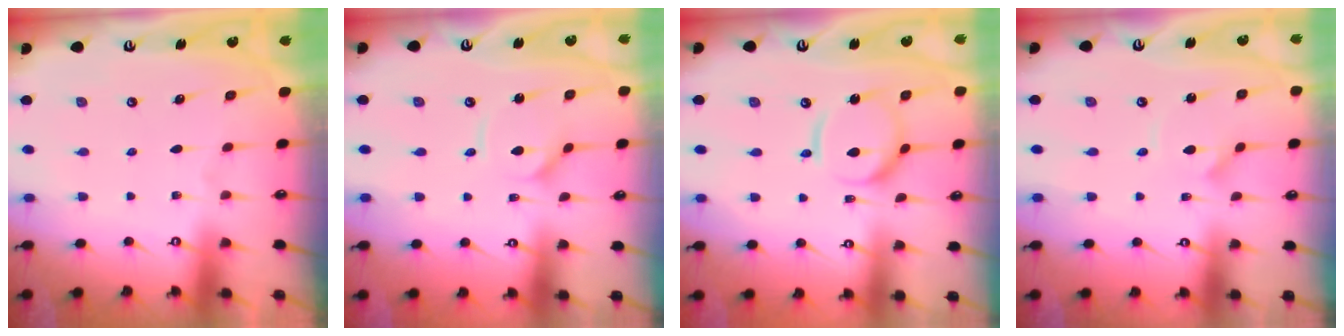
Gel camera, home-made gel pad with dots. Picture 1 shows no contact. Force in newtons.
{"total": 2.9, "press": 2.9, "slide": 0.4}
{"total": 10.7, "press": 10.6, "slide": 1.1}
{"total": 2.9, "press": 2.9, "slide": 0.2}